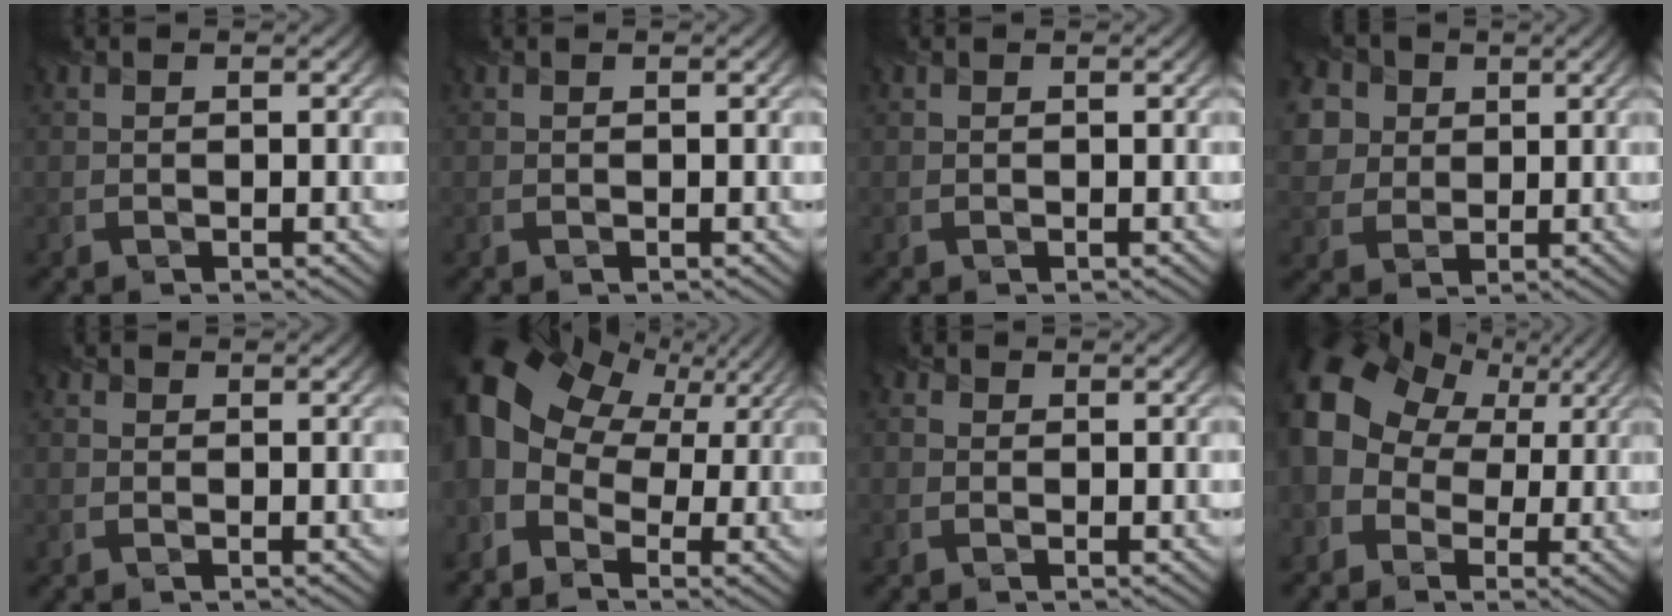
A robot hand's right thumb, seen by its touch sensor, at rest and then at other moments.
{"total": 0.0}
{"total": 0.0}
{"total": 9.8, "force": [4.1, 7.7, 4.6], "torque": [-0.153, 0.022, 0.079]}
{"total": 0.7, "force": [0.0, 0.7, 0.2], "torque": [-0.003, -0.004, -0.002]}
{"total": 13.6, "force": [2.2, 9.8, 9.2], "torque": [-0.224, -0.009, 0.059]}
{"total": 1.0, "force": [-0.1, 1.0, 0.4], "torque": [-0.006, -0.004, -0.005]}
{"total": 13.4, "force": [2.4, 10.6, 7.8], "torque": [-0.207, 0.004, 0.048]}